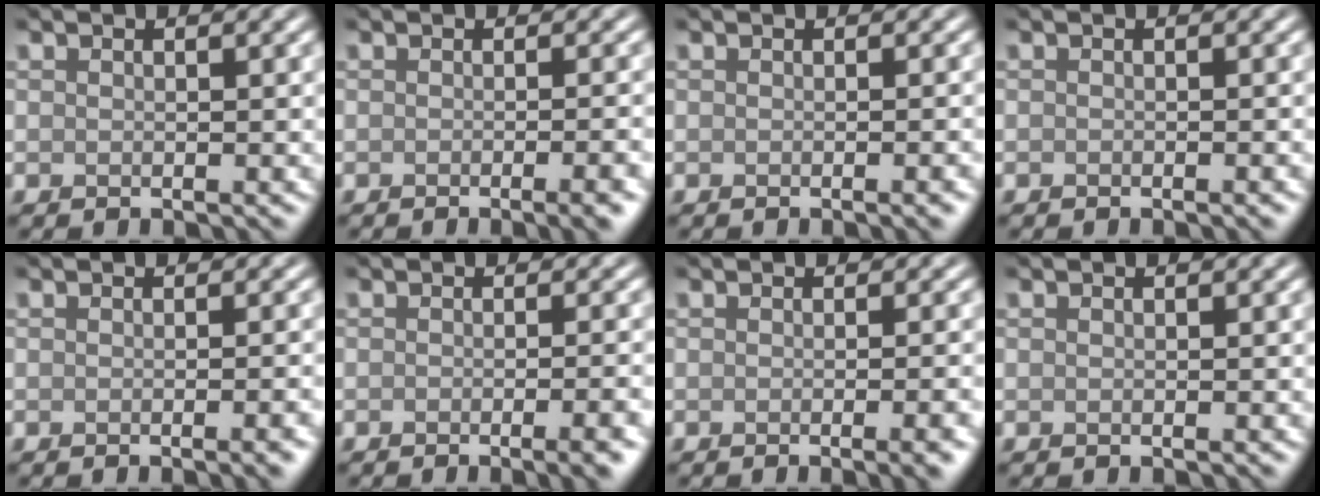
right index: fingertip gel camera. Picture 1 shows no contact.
{"total": 3.9, "force": [-1.6, 1.2, 3.3], "torque": [-0.018, 0.002, -0.018]}
{"total": 2.0, "force": [-0.7, 0.6, 1.8], "torque": [-0.009, 0.001, -0.007]}
{"total": 0.7, "force": [-0.6, 0.1, 0.4], "torque": [-0.004, -0.001, -0.008]}
{"total": 2.8, "force": [-0.9, 0.9, 2.5], "torque": [-0.014, 0.000, -0.011]}
{"total": 4.2, "force": [-2.0, 1.2, 3.4], "torque": [-0.023, 0.003, -0.023]}
{"total": 3.9, "force": [-1.2, 1.3, 3.5], "torque": [-0.019, -0.002, -0.012]}
{"total": 0.0}